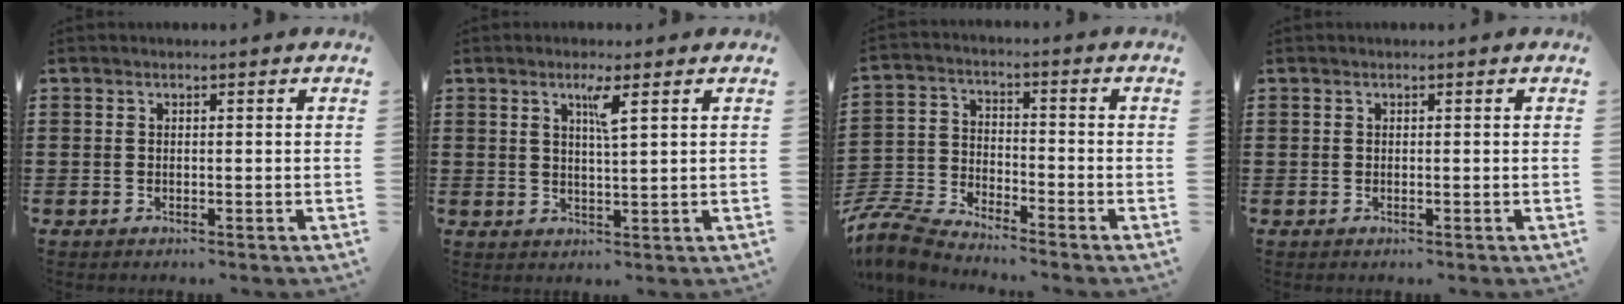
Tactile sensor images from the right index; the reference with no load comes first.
{"total": 3.3, "force": [1.7, 0.2, 2.9], "torque": [-0.054, -0.004, 0.025]}
{"total": 7.1, "force": [-6.9, 0.7, 1.5], "torque": [-0.060, -0.004, -0.144]}
{"total": 0.0}